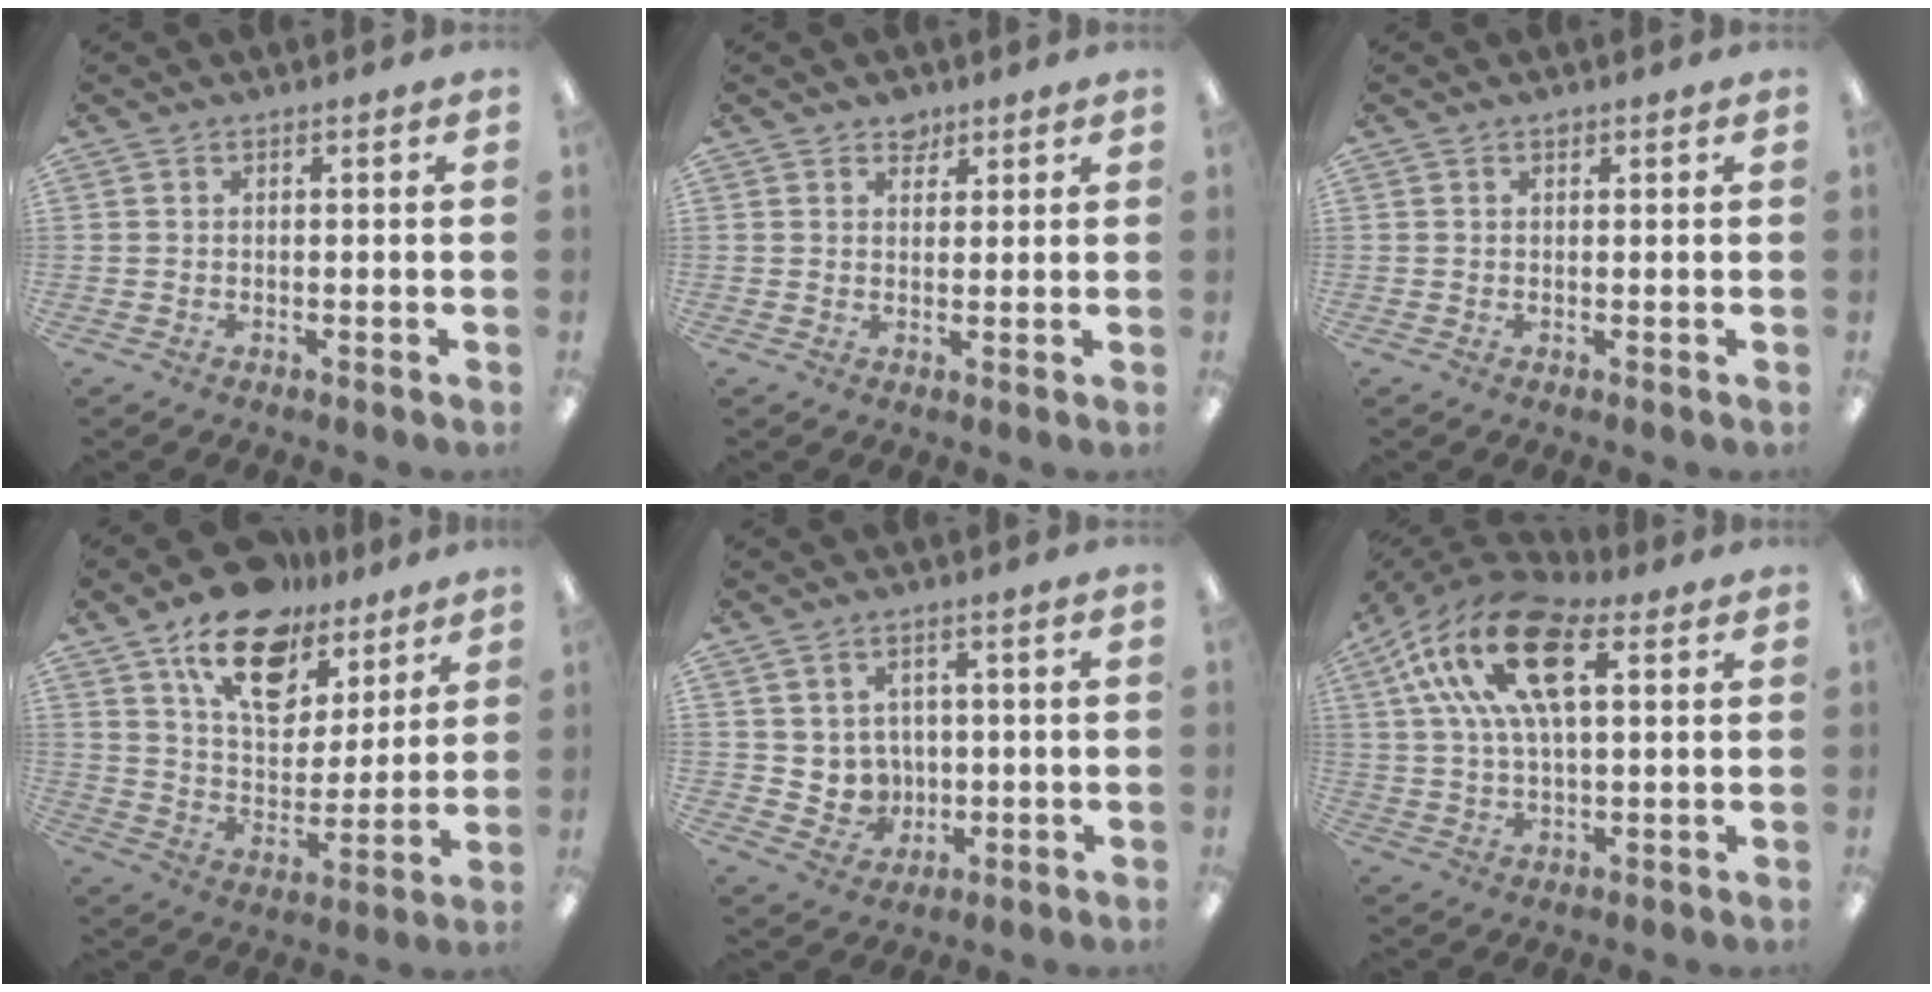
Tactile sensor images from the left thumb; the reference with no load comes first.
{"total": 3.0, "force": [2.4, 1.7, 0.5], "torque": [0.004, -0.010, 0.042]}
{"total": 0.7, "force": [0.5, 0.3, 0.3], "torque": [-0.007, 0.001, 0.009]}
{"total": 17.9, "force": [11.5, 10.1, 9.3], "torque": [-0.146, -0.056, 0.203]}
{"total": 5.2, "force": [1.8, 4.9, 0.7], "torque": [-0.016, -0.010, 0.038]}
{"total": 20.5, "force": [8.2, 10.1, 15.9], "torque": [-0.298, -0.005, 0.140]}